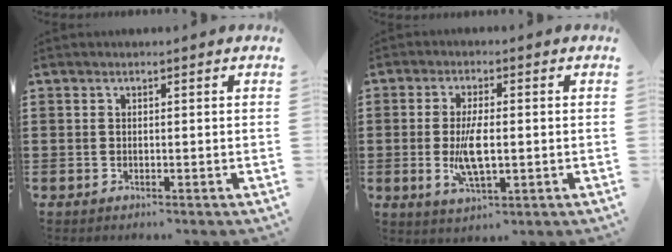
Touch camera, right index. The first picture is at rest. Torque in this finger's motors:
{"motor_torque": [1.65, 0.49, 0.71, 0.21]}